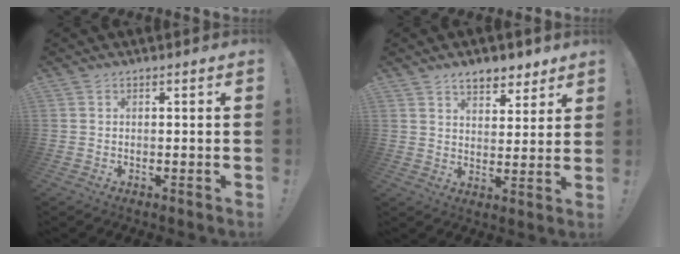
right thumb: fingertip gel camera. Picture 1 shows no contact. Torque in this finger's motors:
{"motor_torque": [0.21, 1.81, 0.17, 0.00, 0.00]}